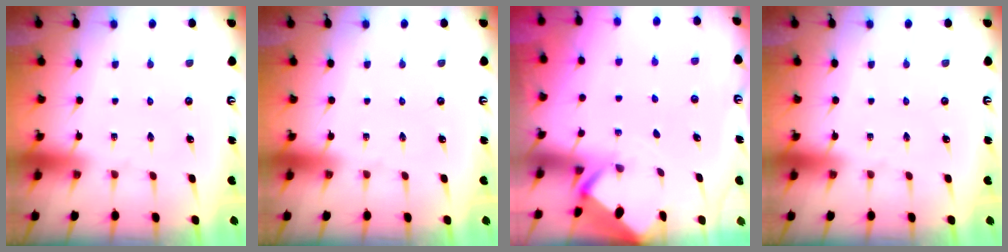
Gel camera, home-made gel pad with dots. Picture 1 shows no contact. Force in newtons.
{"total": 0.0}
{"total": 2.3, "press": 2.3, "slide": 0.2}
{"total": 0.0}